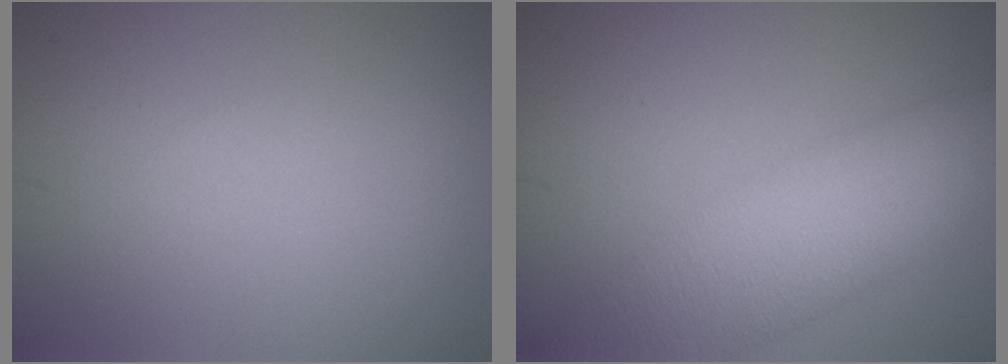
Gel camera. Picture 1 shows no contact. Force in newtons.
{"total": 9.9, "press": 9.9, "slide": 0.4}